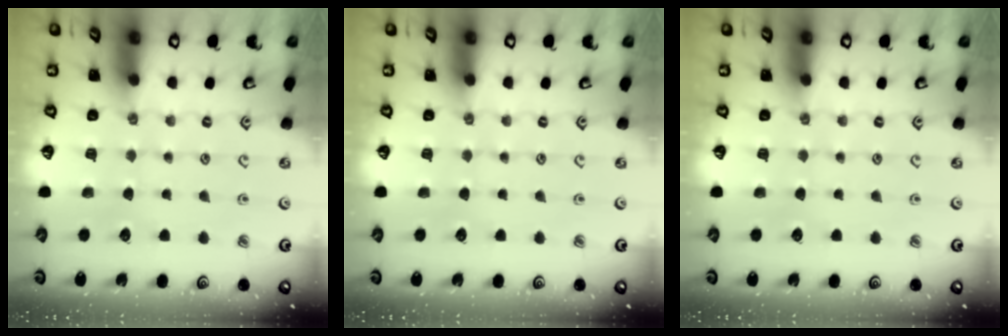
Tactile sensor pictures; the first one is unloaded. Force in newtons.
{"total": 0.0}
{"total": 0.0}